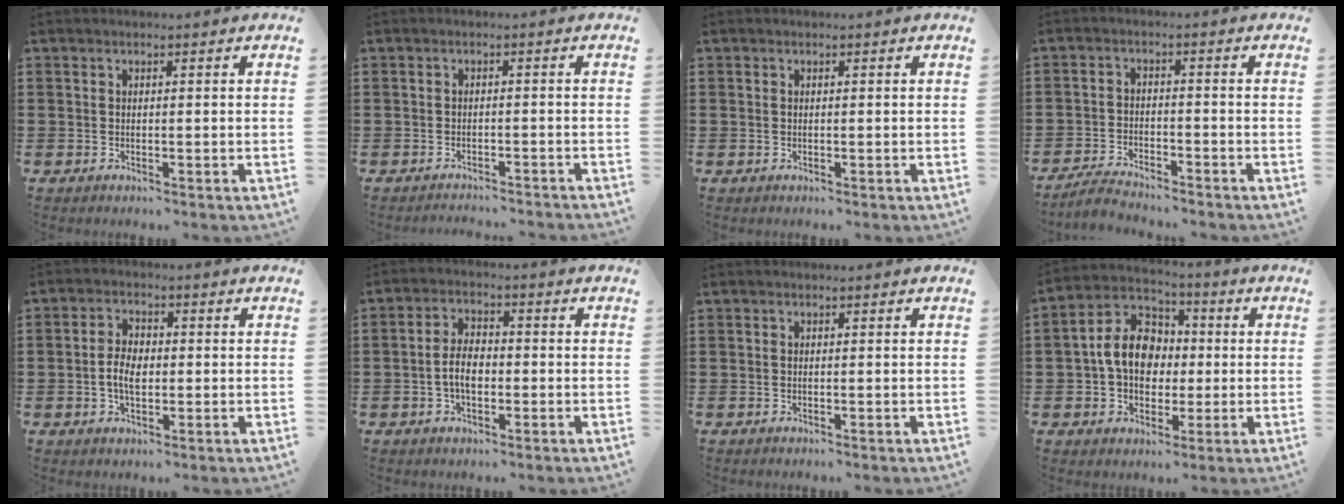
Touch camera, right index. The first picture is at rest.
{"total": 1.9, "force": [-1.8, 0.1, -0.2], "torque": [-0.002, 0.003, -0.042]}
{"total": 0.0}
{"total": 3.3, "force": [-3.2, 0.1, 0.5], "torque": [-0.013, 0.004, -0.068]}
{"total": 4.3, "force": [-0.6, 2.5, 3.4], "torque": [-0.073, 0.005, -0.012]}
{"total": 4.8, "force": [-0.9, 2.6, 4.0], "torque": [-0.093, 0.001, -0.024]}
{"total": 0.0}
{"total": 9.8, "force": [-0.3, 7.4, 6.3], "torque": [-0.152, 0.014, -0.011]}